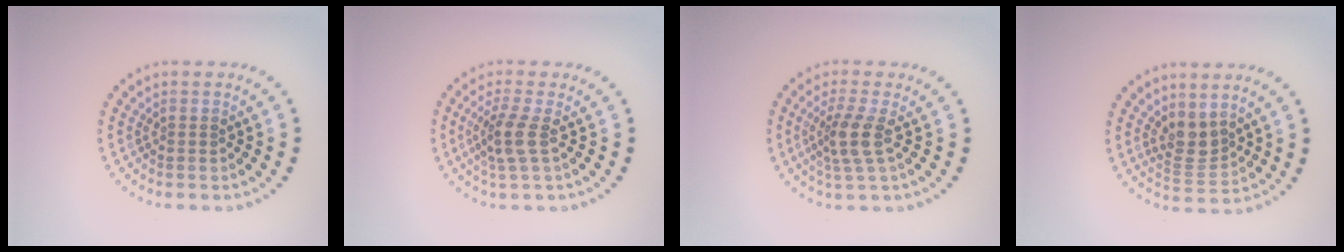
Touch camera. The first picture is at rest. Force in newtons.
{"total": 2.6, "press": 2.0, "slide": 1.6}
{"total": 2.9, "press": 2.3, "slide": 1.8}
{"total": 2.7, "press": 2.2, "slide": 1.6}